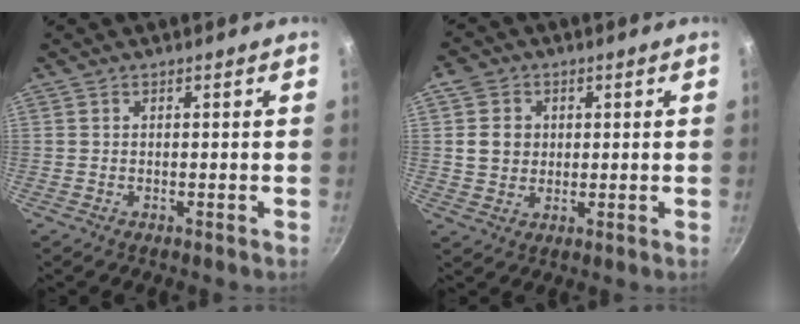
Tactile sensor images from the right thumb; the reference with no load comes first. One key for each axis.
{"total": 6.1, "fx": 0.9, "fy": 5.5, "fz": 2.6, "tx": -0.021, "ty": 0.001, "tz": 0.012}